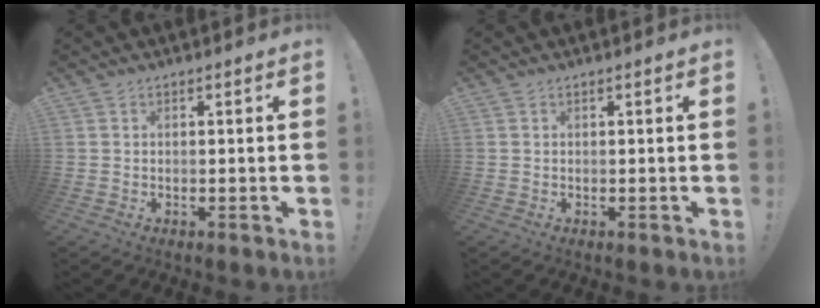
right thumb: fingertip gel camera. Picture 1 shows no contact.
{"total": 0.0}